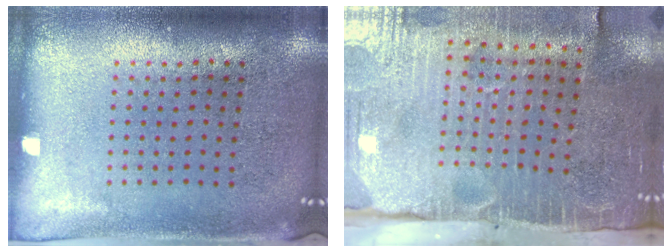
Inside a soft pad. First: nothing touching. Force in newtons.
{"total": 4.5, "press": 3.9, "slide": 2.4}